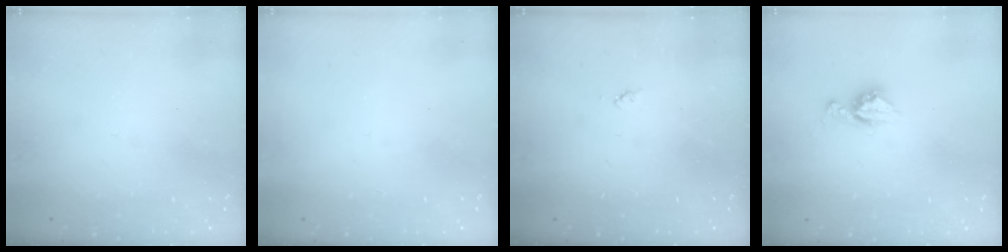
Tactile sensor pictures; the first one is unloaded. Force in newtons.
{"total": 0.0}
{"total": 3.4, "press": 3.4, "slide": 0.5}
{"total": 9.0, "press": 8.9, "slide": 0.7}